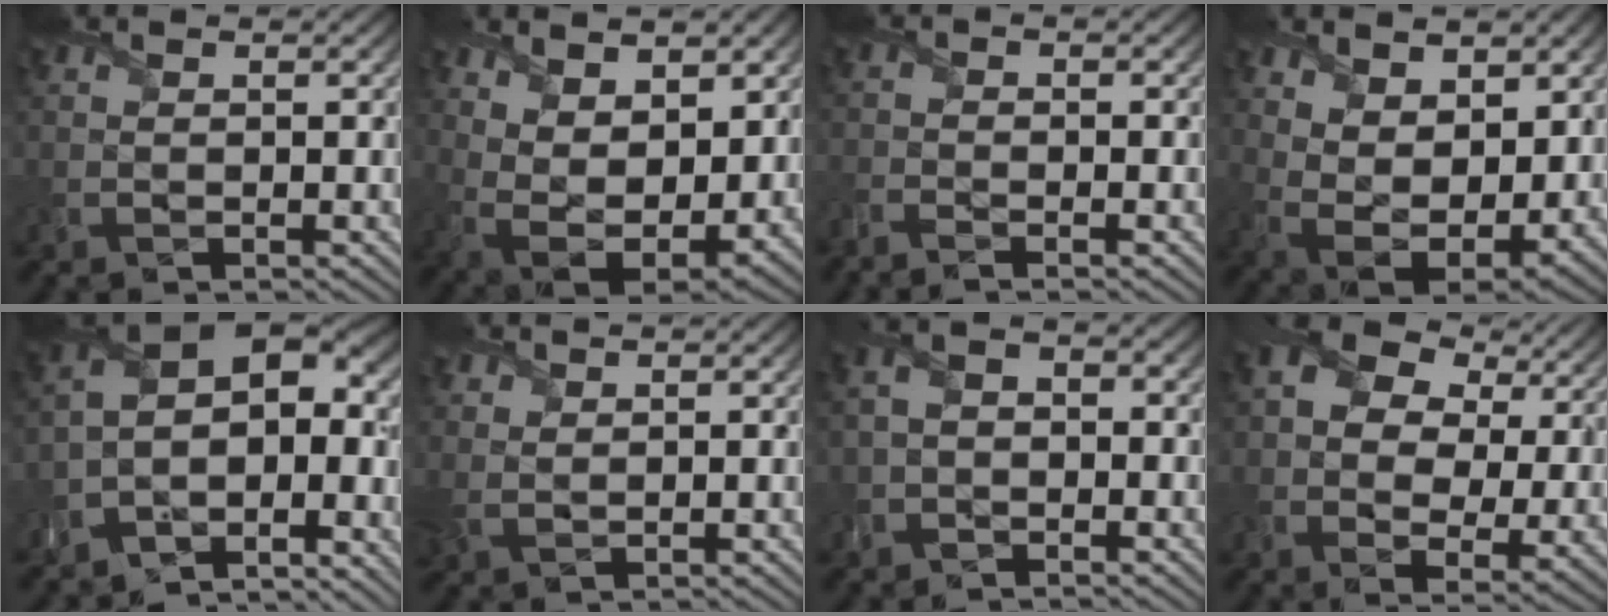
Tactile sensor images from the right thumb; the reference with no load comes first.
{"total": 11.5, "force": [3.8, 6.4, 8.7], "torque": [-0.172, 0.001, 0.066]}
{"total": 2.6, "force": [-2.2, 0.3, 1.4], "torque": [-0.037, -0.003, -0.050]}
{"total": 10.1, "force": [3.9, 5.8, 7.3], "torque": [-0.161, -0.005, 0.064]}
{"total": 12.8, "force": [-5.0, 6.4, 9.9], "torque": [-0.186, -0.013, -0.071]}
{"total": 2.2, "force": [1.6, 1.2, 0.9], "torque": [-0.027, 0.002, 0.035]}
{"total": 3.0, "force": [-1.3, 2.0, 1.8], "torque": [-0.033, 0.010, -0.027]}
{"total": 13.7, "force": [5.2, 8.9, 9.0], "torque": [-0.185, 0.016, 0.095]}